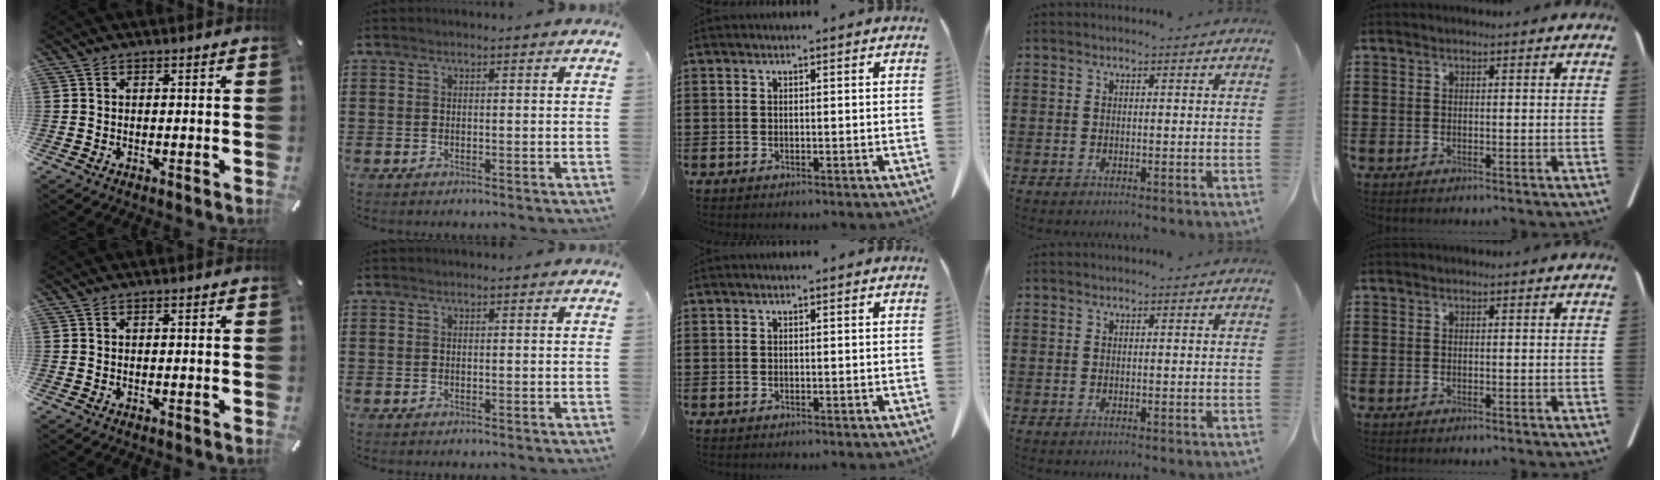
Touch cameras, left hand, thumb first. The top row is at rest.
{}